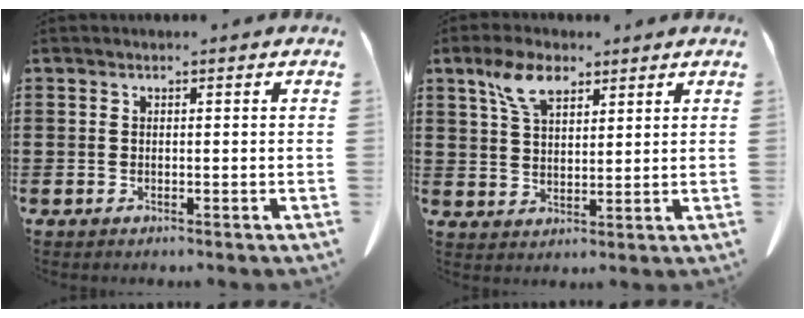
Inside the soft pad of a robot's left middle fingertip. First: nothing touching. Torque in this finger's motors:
{"motor_torque": [0.49, 0.40, 0.55, 0.12]}